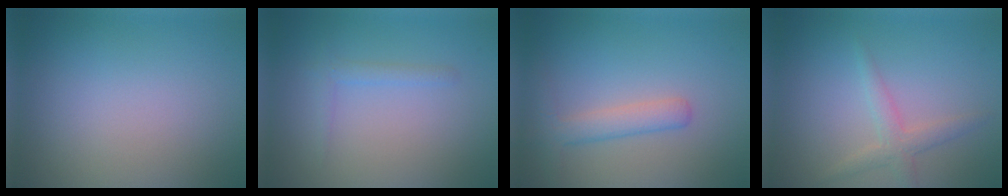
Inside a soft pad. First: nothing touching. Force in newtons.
{"total": 1.1, "press": 1.1, "slide": 0.1}
{"total": 2.3, "press": 2.3, "slide": 0.1}
{"total": 2.2, "press": 2.1, "slide": 0.1}